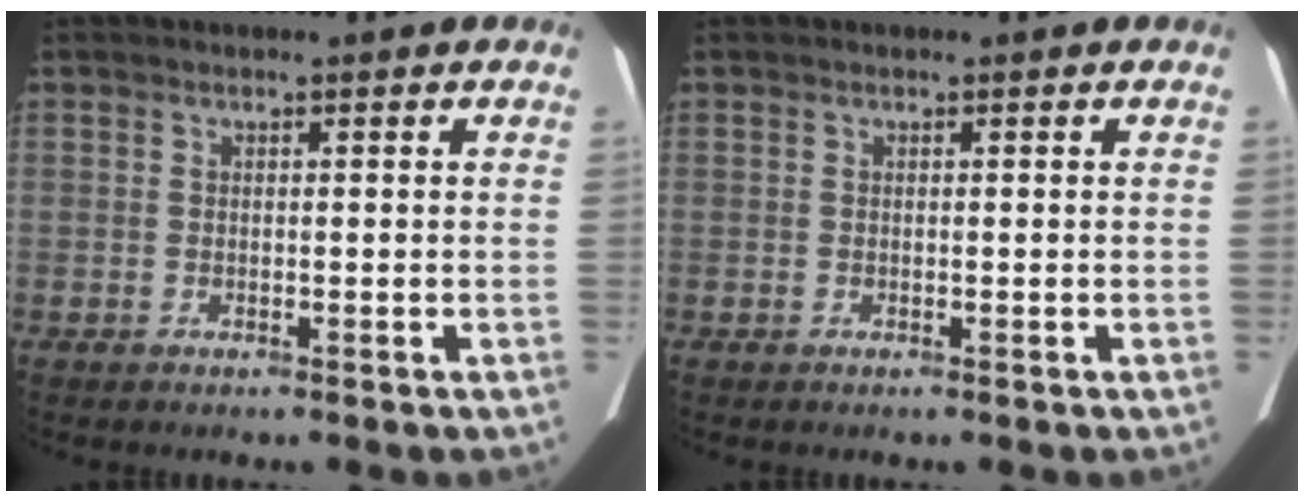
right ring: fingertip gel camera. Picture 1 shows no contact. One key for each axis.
{"total": 0.0}